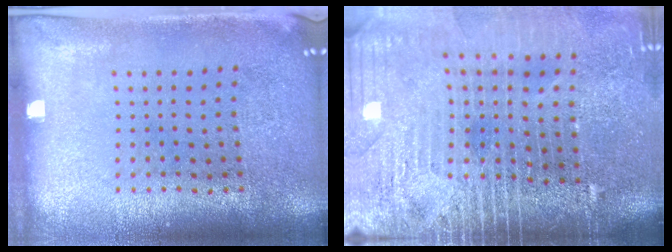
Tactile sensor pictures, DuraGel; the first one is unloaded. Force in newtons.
{"total": 4.4, "press": 3.8, "slide": 2.2}